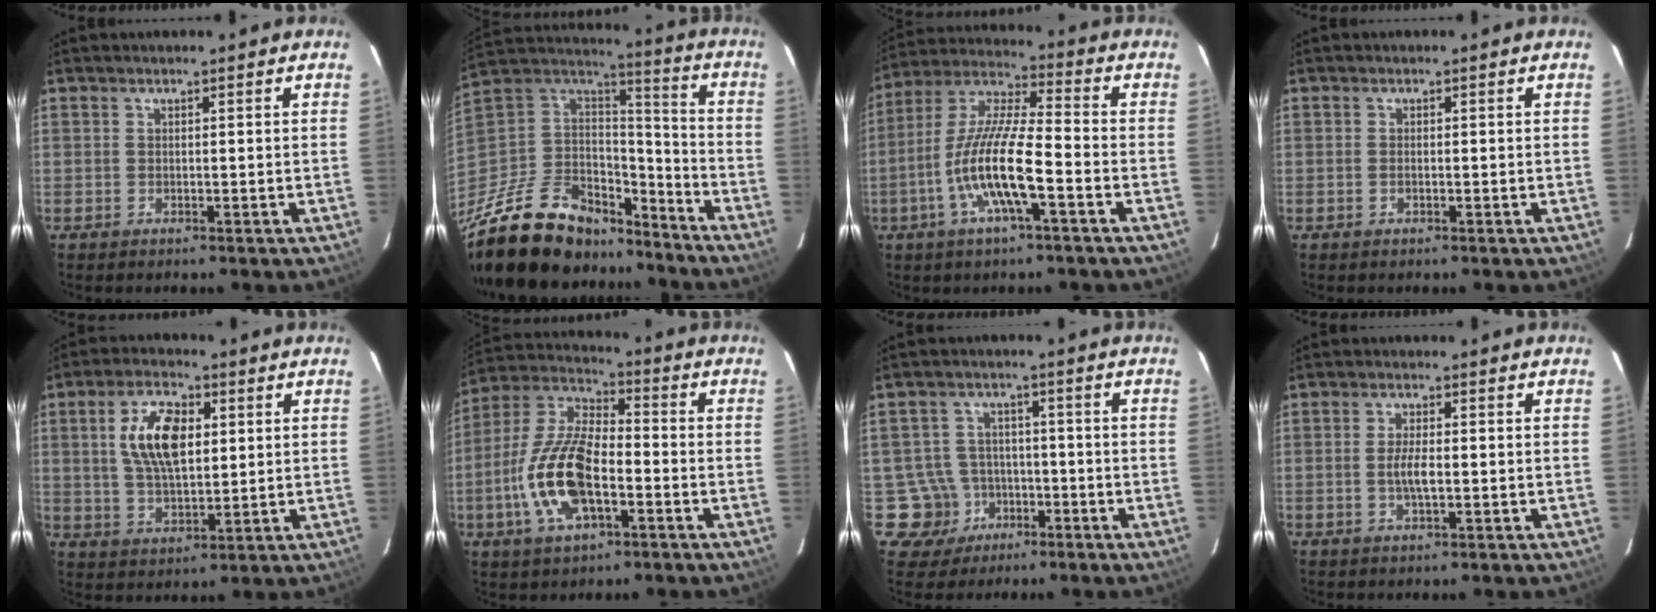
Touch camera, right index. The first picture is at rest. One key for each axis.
{"total": 29.7, "fx": -21.7, "fy": 14.0, "fz": 14.8, "tx": -0.317, "ty": 0.010, "tz": -0.344}
{"total": 13.8, "fx": -5.0, "fy": 2.3, "fz": 12.6, "tx": -0.253, "ty": -0.005, "tz": -0.099}
{"total": 0.6, "fx": -0.2, "fy": 0.3, "fz": 0.5, "tx": -0.012, "ty": 0.000, "tz": -0.005}
{"total": 11.1, "fx": 2.6, "fy": 5.4, "fz": 9.3, "tx": -0.179, "ty": 0.012, "tz": 0.052}
{"total": 16.2, "fx": -4.9, "fy": 7.1, "fz": 13.8, "tx": -0.293, "ty": -0.001, "tz": -0.094}
{"total": 7.8, "fx": -3.2, "fy": 7.1, "fz": 0.0, "tx": -0.017, "ty": 0.028, "tz": -0.044}
{"total": 3.4, "fx": -0.5, "fy": 0.9, "fz": 3.3, "tx": -0.064, "ty": -0.002, "tz": -0.009}